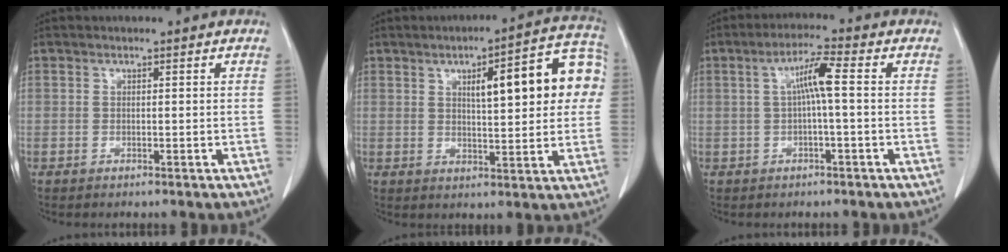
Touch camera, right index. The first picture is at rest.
{"total": 14.1, "force": [3.3, 3.4, 13.3], "torque": [-0.169, 0.036, 0.041]}
{"total": 5.1, "force": [0.4, 0.3, 5.0], "torque": [-0.093, 0.020, 0.007]}